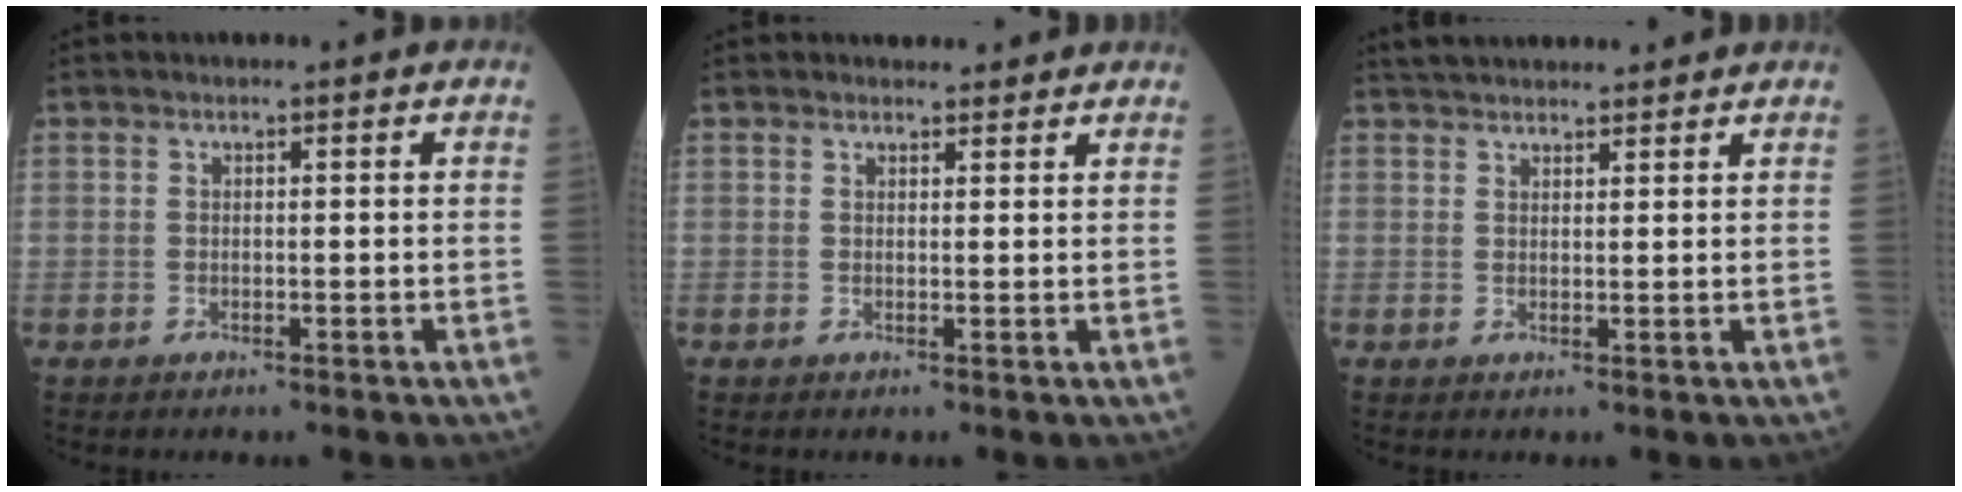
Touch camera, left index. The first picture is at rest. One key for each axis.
{"total": 2.2, "fx": 2.0, "fy": 0.8, "fz": 0.2, "tx": -0.006, "ty": 0.007, "tz": 0.027}
{"total": 8.6, "fx": 7.9, "fy": 2.0, "fz": 2.8, "tx": -0.037, "ty": 0.036, "tz": 0.116}